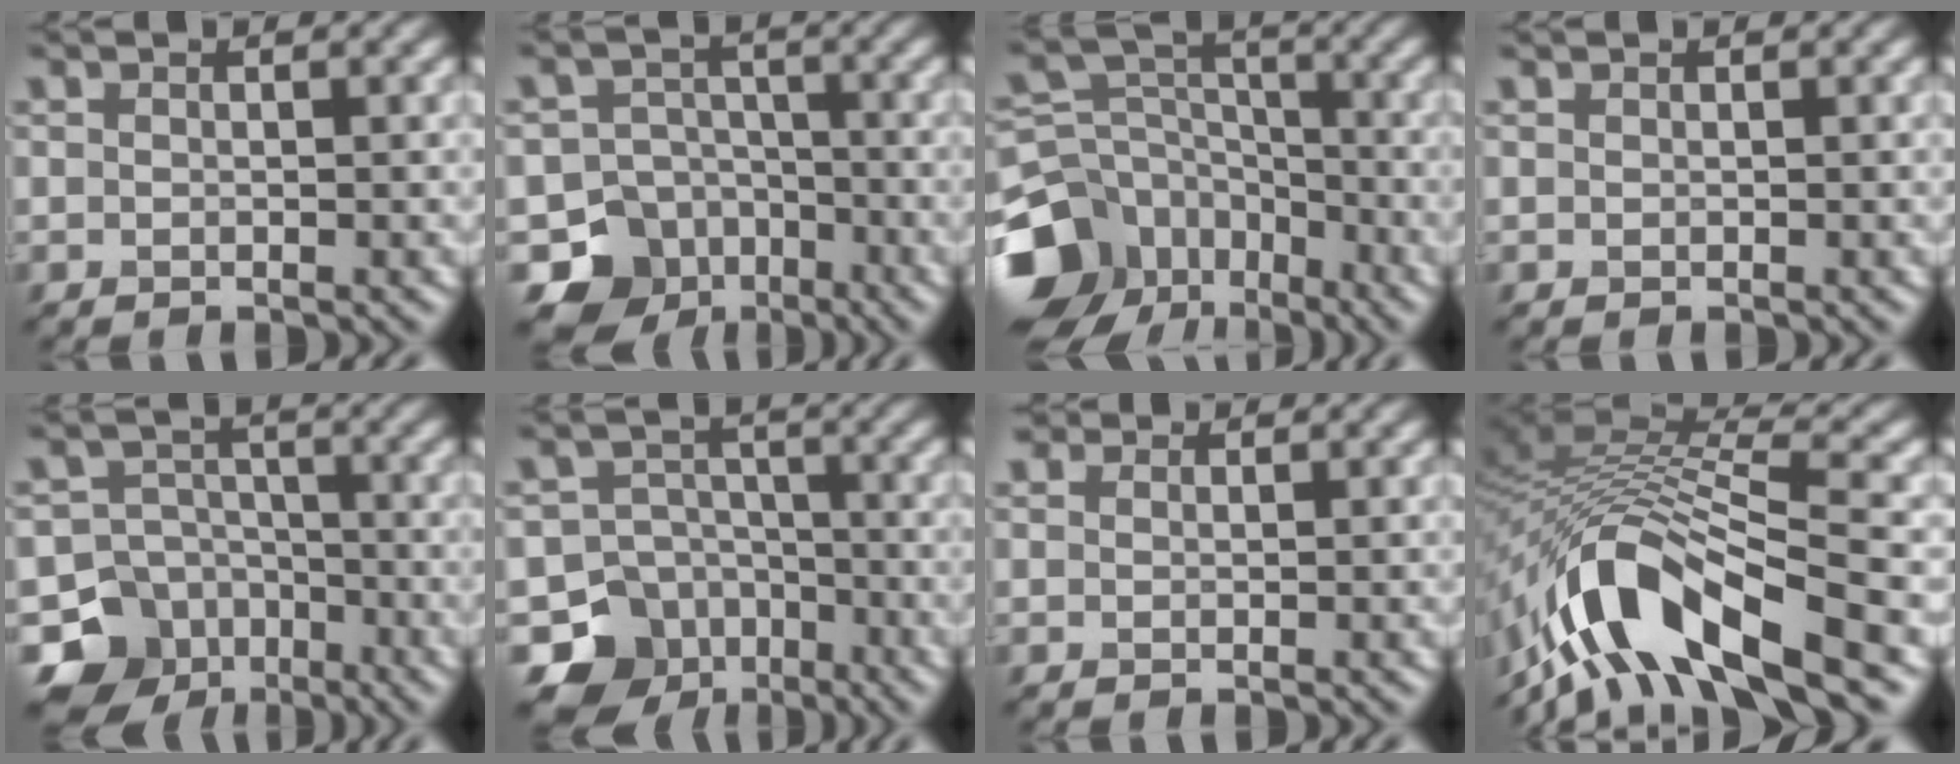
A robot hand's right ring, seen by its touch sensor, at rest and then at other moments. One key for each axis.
{"total": 9.8, "fx": -5.8, "fy": 7.7, "fz": 1.4, "tx": -0.015, "ty": -0.018, "tz": -0.110}
{"total": 13.6, "fx": -8.0, "fy": 10.0, "fz": 4.5, "tx": -0.130, "ty": -0.028, "tz": -0.135}
{"total": 0.0}
{"total": 11.3, "fx": -6.5, "fy": 9.0, "fz": 1.9, "tx": -0.035, "ty": -0.032, "tz": -0.126}
{"total": 10.8, "fx": -6.4, "fy": 8.5, "fz": 1.9, "tx": -0.032, "ty": -0.021, "tz": -0.120}
{"total": 1.2, "fx": 0.9, "fy": 0.8, "fz": 0.2, "tx": -0.005, "ty": -0.001, "tz": 0.007}
{"total": 12.6, "fx": -7.0, "fy": 4.5, "fz": 9.5, "tx": -0.183, "ty": 0.017, "tz": -0.130}